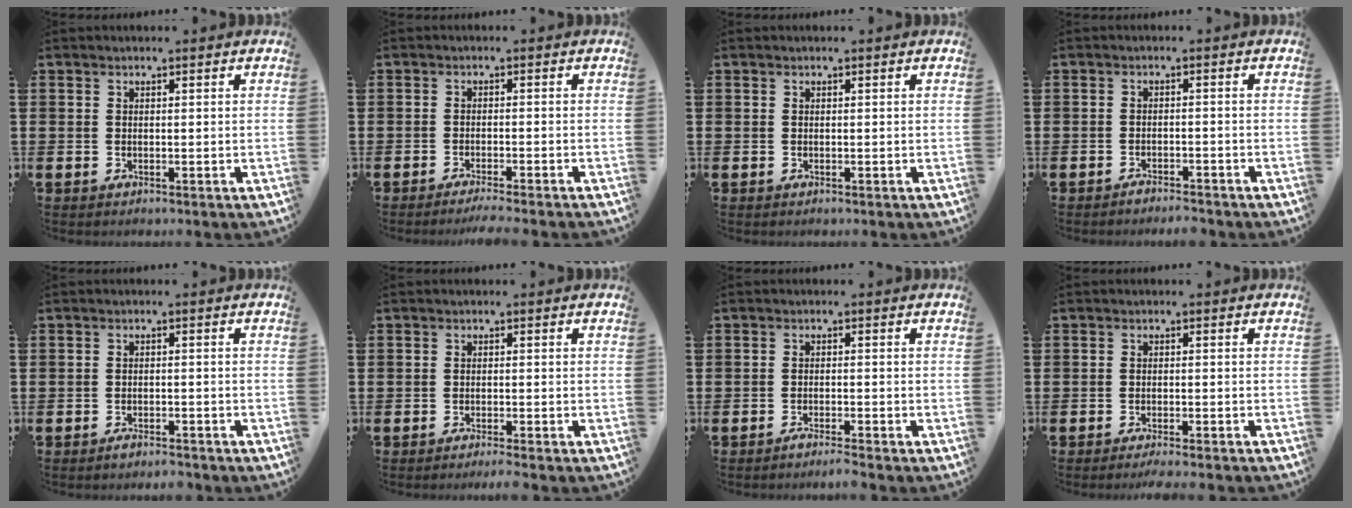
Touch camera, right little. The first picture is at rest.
{"total": 1.5, "force": [-1.4, -0.2, 0.7], "torque": [-0.009, 0.000, -0.026]}
{"total": 0.0}
{"total": 1.7, "force": [-1.7, 0.0, 0.1], "torque": [-0.007, 0.002, -0.035]}
{"total": 1.6, "force": [-1.5, 0.2, 0.5], "torque": [-0.012, 0.002, -0.030]}
{"total": 1.0, "force": [-0.9, -0.1, 0.5], "torque": [-0.007, -0.002, -0.017]}
{"total": 1.5, "force": [-1.4, -0.1, 0.5], "torque": [-0.009, -0.002, -0.026]}
{"total": 1.3, "force": [-1.2, -0.2, 0.5], "torque": [-0.007, -0.001, -0.022]}